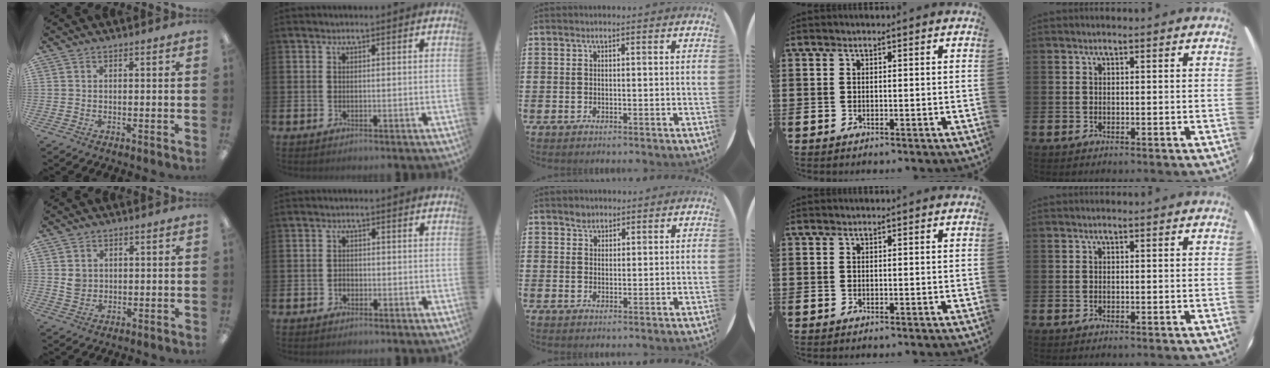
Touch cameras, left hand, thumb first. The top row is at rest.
{"thumb": {"total": 3.3, "force": [0.7, 3.0, 1.2], "torque": [-0.011, -0.002, 0.010]}, "index": {"total": 1.0, "force": [-0.4, 0.9, 0.3], "torque": [-0.005, 0.004, -0.010]}, "middle": {"total": 1.7, "force": [1.5, 0.9, 0.1], "torque": [0.004, -0.002, 0.028]}}